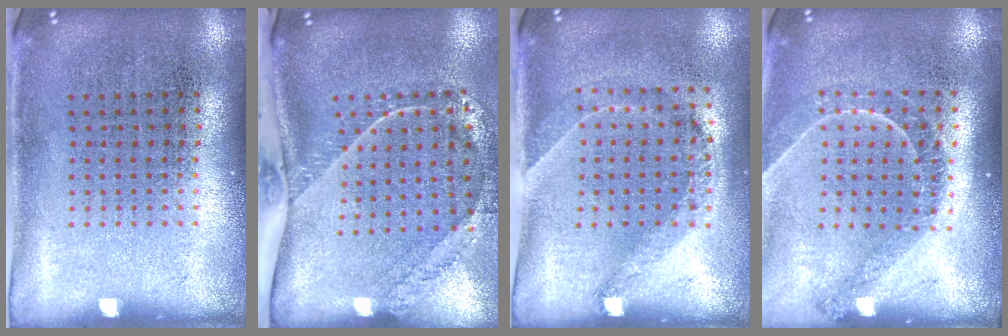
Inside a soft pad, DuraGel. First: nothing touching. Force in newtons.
{"total": 2.5, "press": 1.7, "slide": 1.8}
{"total": 1.4, "press": 1.1, "slide": 0.9}
{"total": 1.2, "press": 1.2, "slide": 0.3}